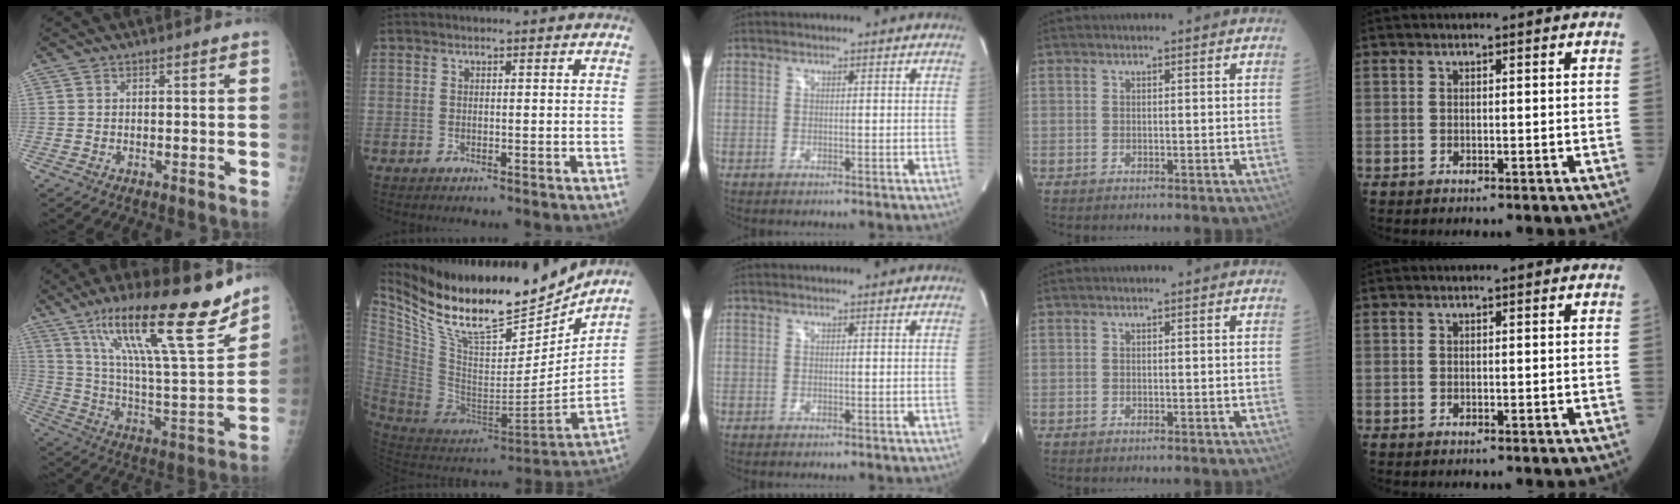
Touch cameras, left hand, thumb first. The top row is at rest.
{"thumb": {"total": 26.2, "force": [17.3, 4.7, 19.1], "torque": [-0.299, -0.064, 0.293]}, "index": {"total": 23.7, "force": [20.2, 5.2, 11.2], "torque": [-0.211, -0.025, 0.348]}}